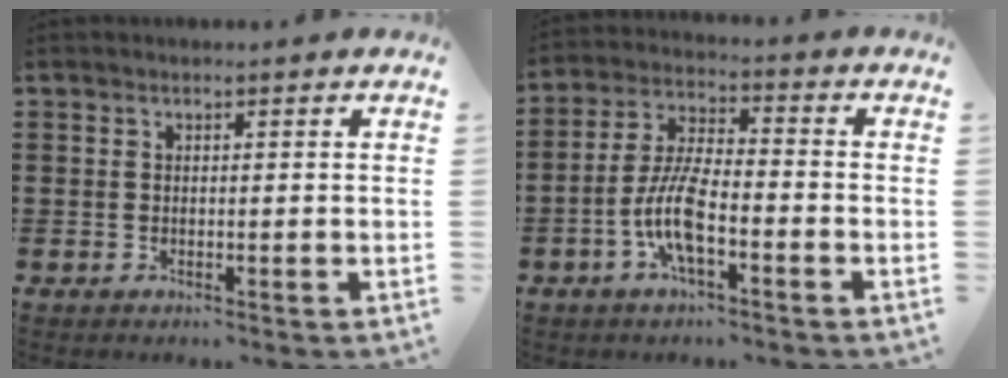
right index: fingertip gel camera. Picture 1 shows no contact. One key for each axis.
{"total": 8.3, "fx": -3.2, "fy": 2.3, "fz": 7.4, "tx": -0.170, "ty": -0.013, "tz": -0.064}